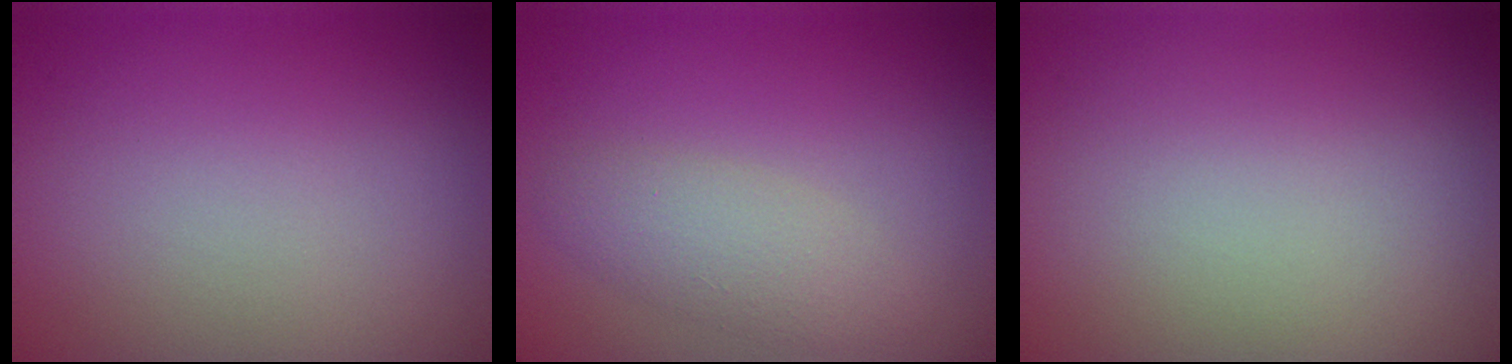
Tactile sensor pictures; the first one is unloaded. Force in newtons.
{"total": 2.6, "press": 2.6, "slide": 0.1}
{"total": 0.0}